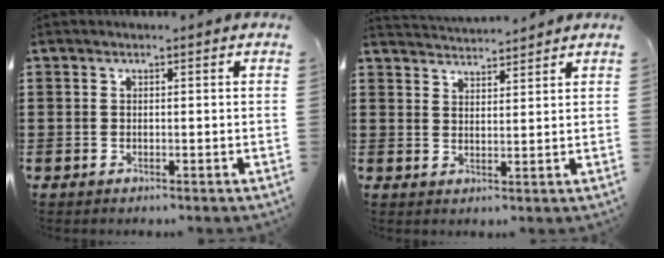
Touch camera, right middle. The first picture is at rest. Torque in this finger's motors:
{"motor_torque": [0.00, 0.00, 0.00, -0.01]}